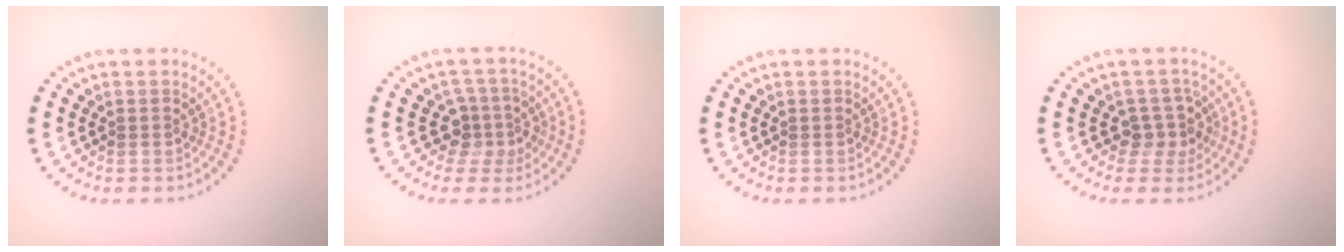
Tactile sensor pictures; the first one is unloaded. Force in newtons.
{"total": 3.0, "press": 2.1, "slide": 2.1}
{"total": 0.0}
{"total": 2.6, "press": 2.0, "slide": 1.6}